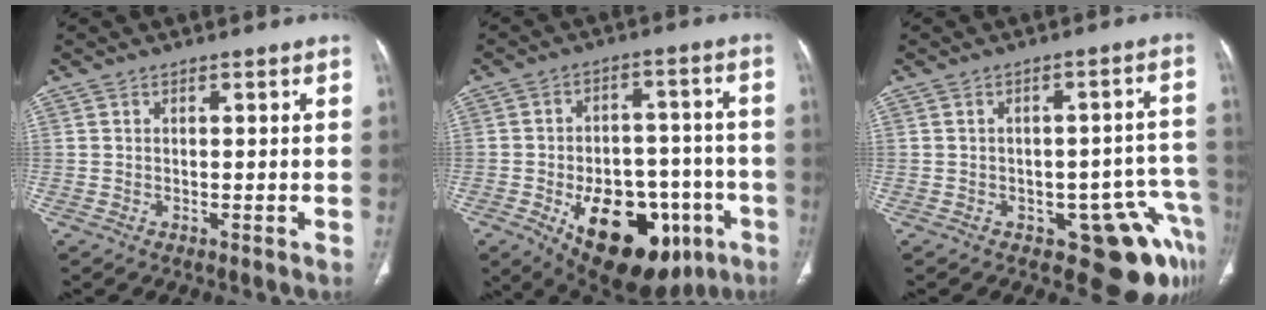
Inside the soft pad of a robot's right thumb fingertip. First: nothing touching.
{"total": 23.5, "force": [-9.4, 13.6, 16.7], "torque": [-0.209, 0.030, -0.113]}
{"total": 11.7, "force": [-6.6, 5.6, 7.9], "torque": [-0.045, 0.051, -0.081]}